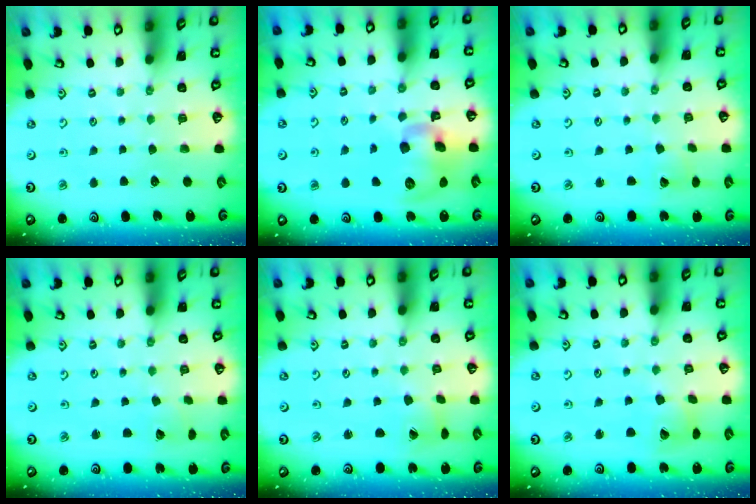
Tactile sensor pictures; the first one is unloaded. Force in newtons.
{"total": 12.7, "press": 12.5, "slide": 2.2}
{"total": 2.4, "press": 2.4, "slide": 0.2}
{"total": 1.7, "press": 1.7, "slide": 0.1}
{"total": 2.2, "press": 2.2, "slide": 0.3}
{"total": 8.7, "press": 8.7, "slide": 1.0}